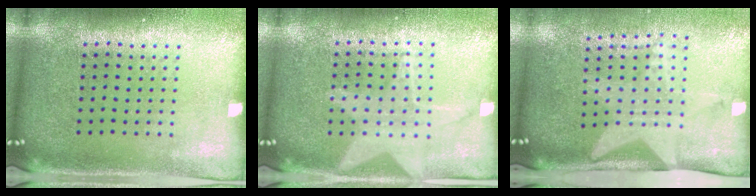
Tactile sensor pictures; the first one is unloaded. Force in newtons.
{"total": 1.2, "press": 1.2, "slide": 0.3}
{"total": 2.0, "press": 1.5, "slide": 1.3}